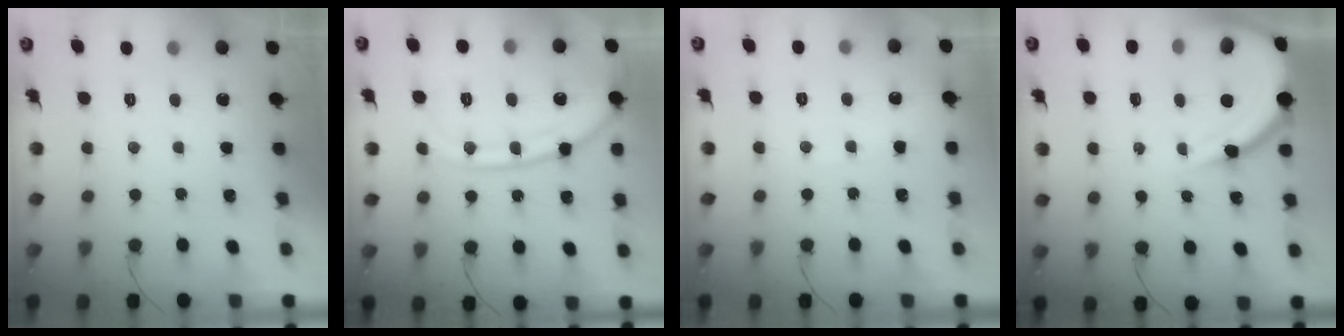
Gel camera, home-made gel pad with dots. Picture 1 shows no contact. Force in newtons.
{"total": 16.1, "press": 16.0, "slide": 1.9}
{"total": 2.0, "press": 2.0, "slide": 0.3}
{"total": 13.3, "press": 13.3, "slide": 1.2}